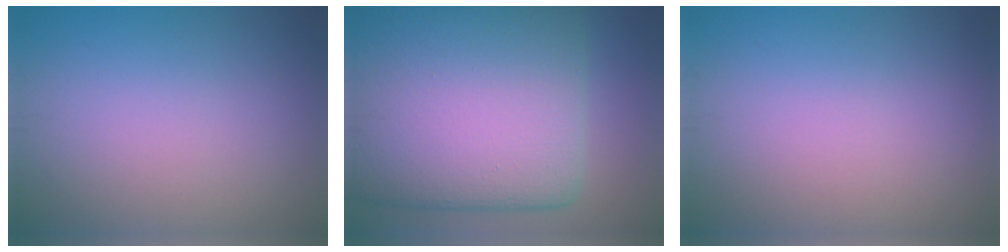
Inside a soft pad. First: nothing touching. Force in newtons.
{"total": 22.3, "press": 22.3, "slide": 0.8}
{"total": 0.0}